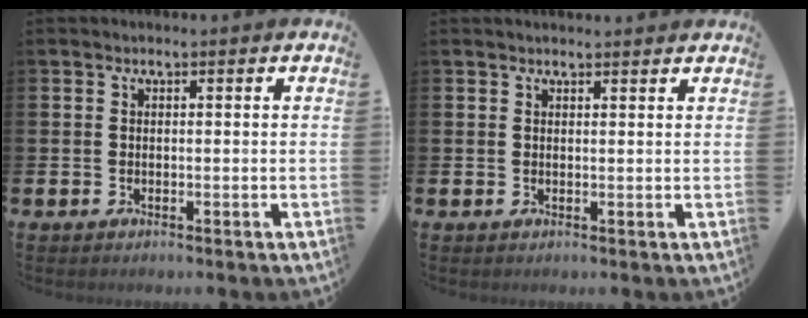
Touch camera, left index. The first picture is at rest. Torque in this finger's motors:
{"motor_torque": [0.36, -1.78, -0.01, 0.00]}